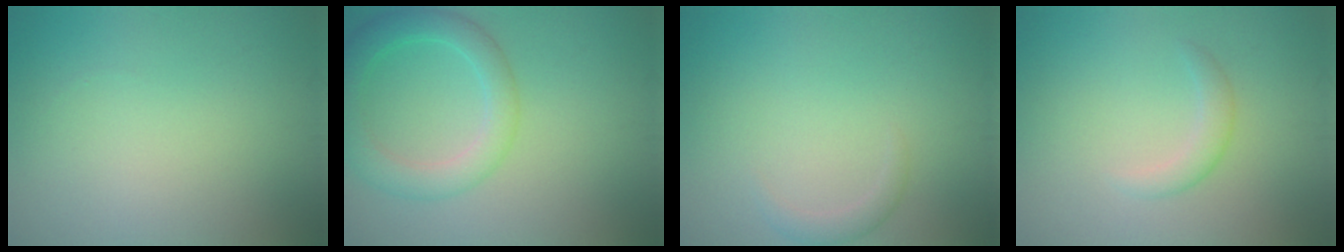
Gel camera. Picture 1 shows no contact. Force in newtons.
{"total": 4.5, "press": 4.5, "slide": 0.4}
{"total": 1.2, "press": 1.2, "slide": 0.0}
{"total": 1.6, "press": 1.6, "slide": 0.1}